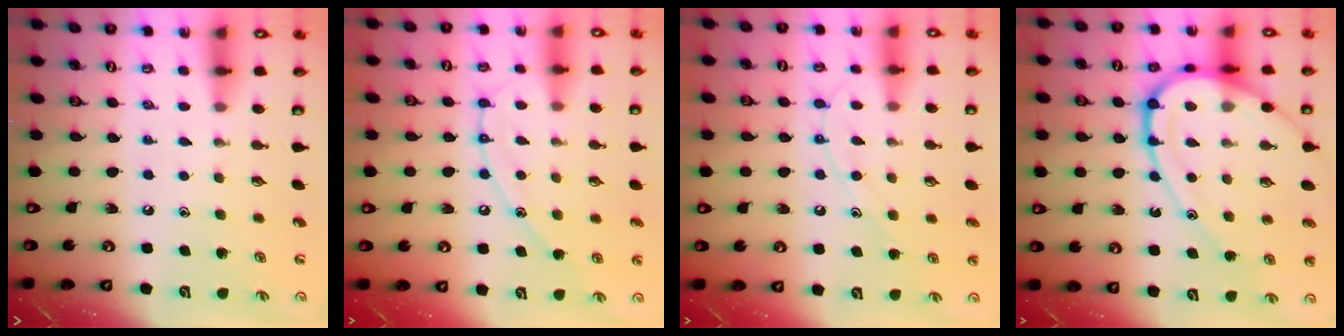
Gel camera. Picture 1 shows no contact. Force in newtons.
{"total": 10.7, "press": 10.7, "slide": 1.0}
{"total": 9.6, "press": 9.5, "slide": 0.9}
{"total": 17.7, "press": 17.6, "slide": 1.8}